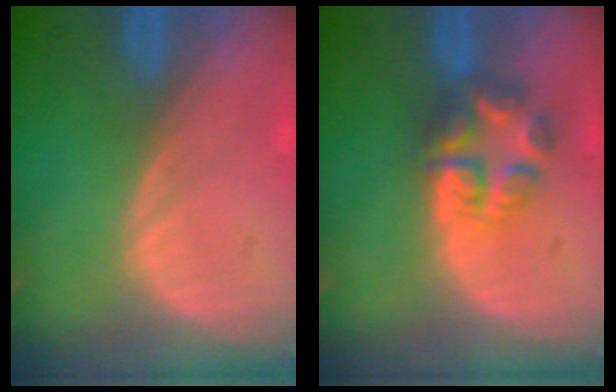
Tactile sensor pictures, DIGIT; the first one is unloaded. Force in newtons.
{"total": 5.7, "press": 5.5, "slide": 1.2}